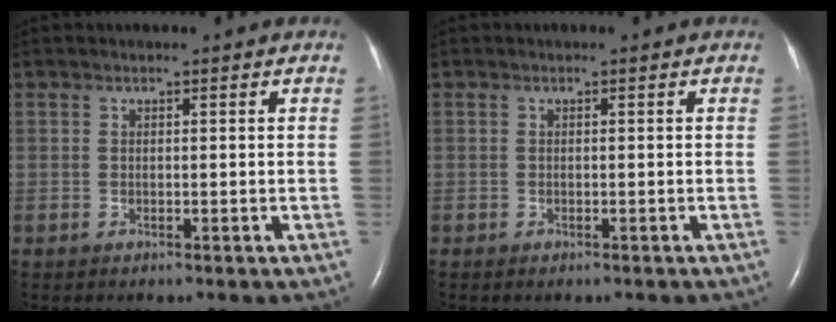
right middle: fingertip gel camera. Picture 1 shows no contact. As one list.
[{"total": 1.3, "force": [-1.0, 0.4, 0.7], "torque": [-0.012, -0.003, -0.008]}]